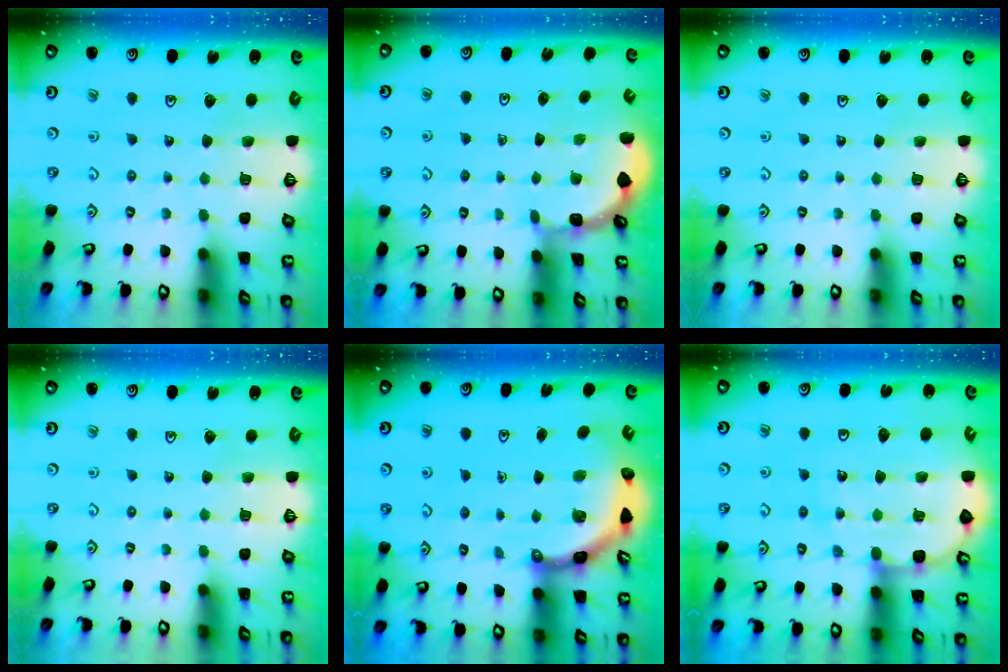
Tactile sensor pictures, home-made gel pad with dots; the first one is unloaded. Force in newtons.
{"total": 1.5, "press": 1.5, "slide": 0.2}
{"total": 0.0}
{"total": 0.0}
{"total": 6.0, "press": 5.7, "slide": 1.8}
{"total": 11.8, "press": 11.4, "slide": 2.9}